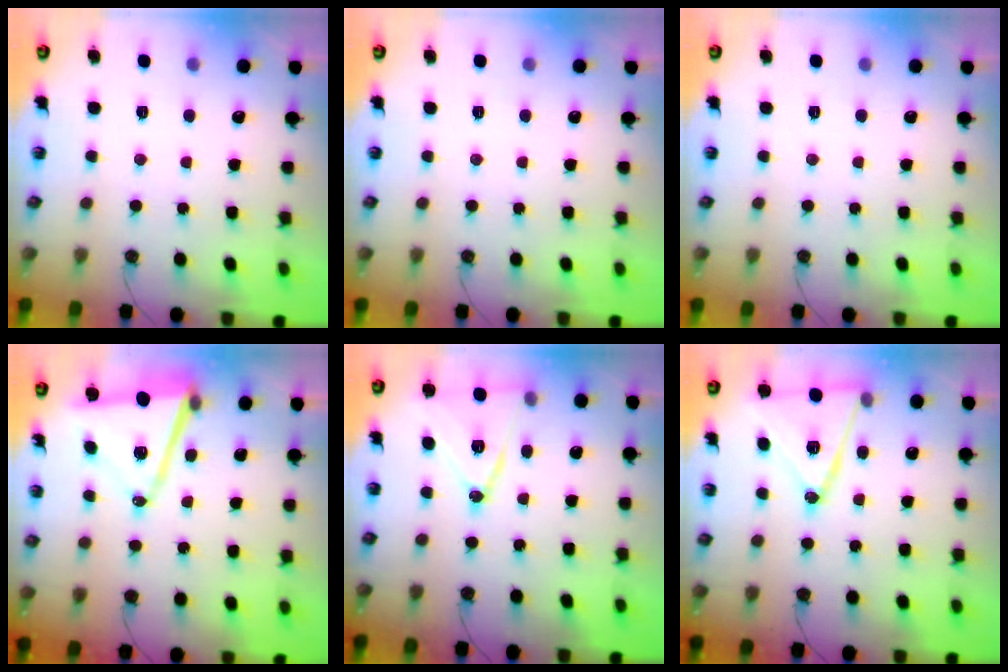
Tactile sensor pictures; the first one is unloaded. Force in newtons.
{"total": 0.0}
{"total": 0.0}
{"total": 11.3, "press": 11.1, "slide": 2.1}
{"total": 14.7, "press": 14.4, "slide": 3.4}
{"total": 16.9, "press": 16.6, "slide": 3.4}